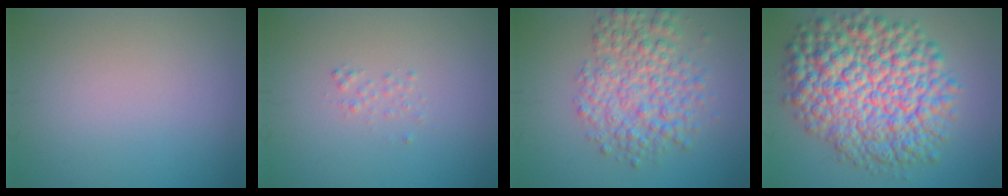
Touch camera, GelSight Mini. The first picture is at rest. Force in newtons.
{"total": 0.7, "press": 0.7, "slide": 0.1}
{"total": 5.8, "press": 5.8, "slide": 0.1}
{"total": 12.8, "press": 12.8, "slide": 0.4}